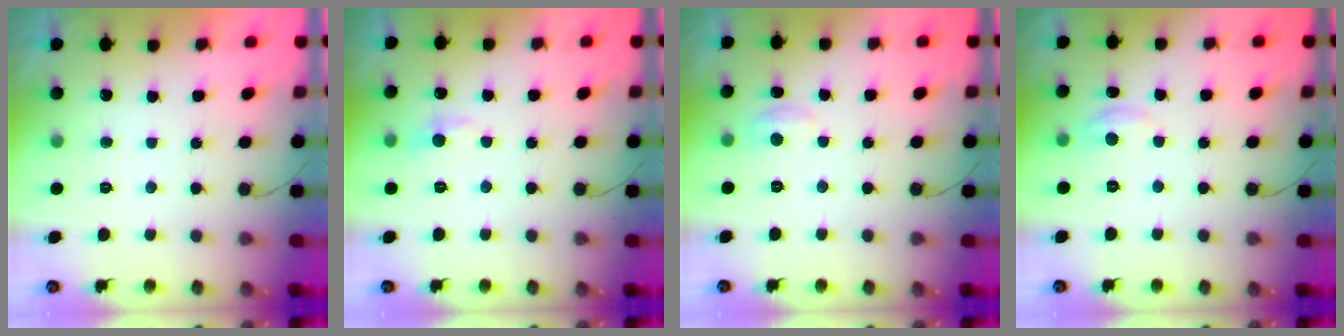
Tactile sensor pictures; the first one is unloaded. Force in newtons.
{"total": 6.9, "press": 6.9, "slide": 0.8}
{"total": 4.9, "press": 4.9, "slide": 0.6}
{"total": 3.1, "press": 3.0, "slide": 0.4}